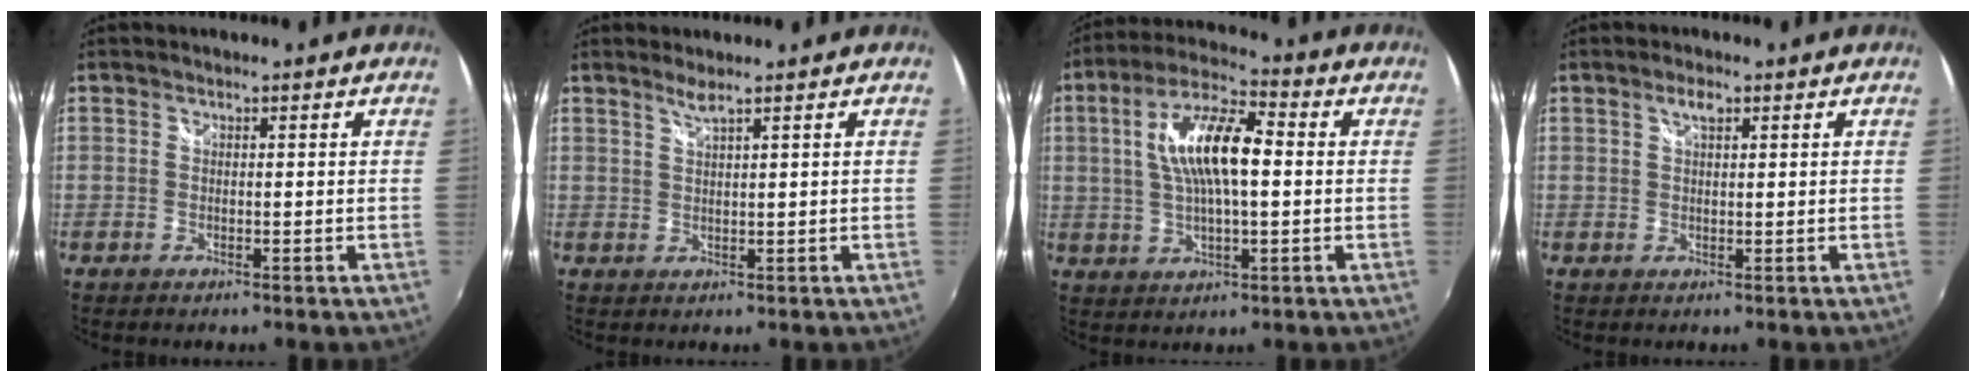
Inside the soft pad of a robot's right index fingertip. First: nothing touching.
{"total": 1.7, "force": [1.4, -0.4, 0.9], "torque": [-0.018, -0.002, 0.027]}
{"total": 12.6, "force": [1.3, 4.3, 11.8], "torque": [-0.222, 0.017, 0.022]}
{"total": 2.0, "force": [1.1, 0.7, 1.5], "torque": [-0.027, 0.005, 0.017]}